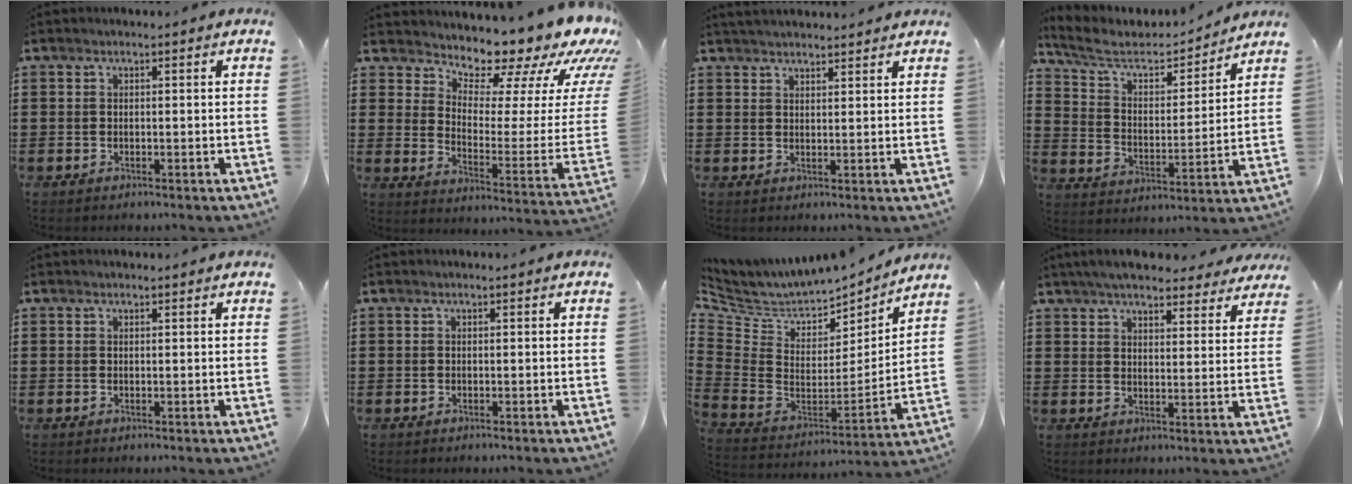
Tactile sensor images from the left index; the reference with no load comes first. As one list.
[{"total": 10.7, "force": [10.0, 1.9, 3.4], "torque": [-0.064, -0.102, 0.161]}, {"total": 2.5, "force": [2.5, 0.0, 0.1], "torque": [-0.009, -0.003, 0.049]}, {"total": 5.9, "force": [4.7, 2.3, 2.9], "torque": [-0.081, -0.026, 0.073]}, {"total": 0.6, "force": [0.5, 0.0, 0.3], "torque": [-0.007, -0.001, 0.010]}, {"total": 0.0}, {"total": 5.2, "force": [4.9, 1.7, 0.8], "torque": [-0.054, -0.055, 0.081]}, {"total": 5.8, "force": [5.3, 0.9, 2.0], "torque": [-0.058, -0.015, 0.097]}]